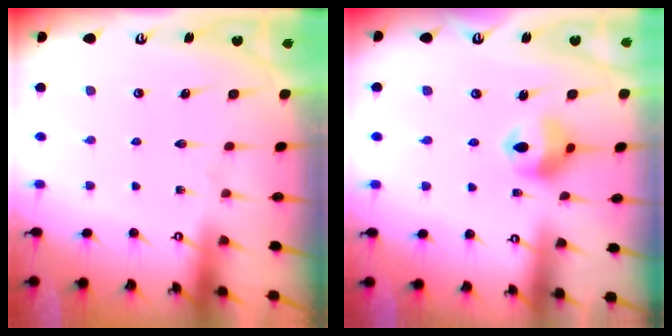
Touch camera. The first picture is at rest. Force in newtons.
{"total": 10.7, "press": 10.5, "slide": 2.1}